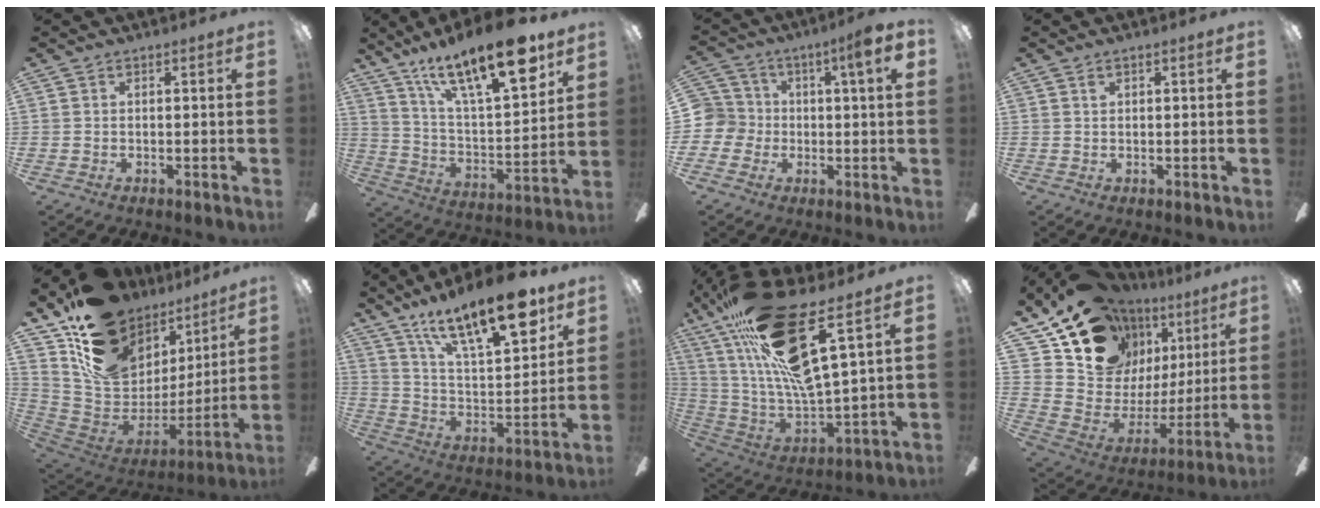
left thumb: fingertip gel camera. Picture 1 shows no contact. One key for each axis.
{"total": 22.3, "fx": 15.1, "fy": 7.1, "fz": 14.9, "tx": -0.246, "ty": -0.085, "tz": 0.250}
{"total": 7.0, "fx": 1.1, "fy": 5.3, "fz": 4.5, "tx": -0.086, "ty": 0.011, "tz": 0.014}
{"total": 0.9, "fx": 0.4, "fy": 0.6, "fz": 0.5, "tx": -0.012, "ty": 0.004, "tz": 0.007}
{"total": 20.7, "fx": 12.6, "fy": 13.8, "fz": 9.0, "tx": -0.158, "ty": -0.078, "tz": 0.249}
{"total": 21.7, "fx": 14.6, "fy": 7.6, "fz": 14.1, "tx": -0.223, "ty": -0.084, "tz": 0.245}
{"total": 26.3, "fx": 14.5, "fy": 7.6, "fz": 20.6, "tx": -0.399, "ty": -0.075, "tz": 0.243}
{"total": 19.3, "fx": 14.1, "fy": 11.4, "fz": 6.6, "tx": -0.120, "ty": -0.097, "tz": 0.272}